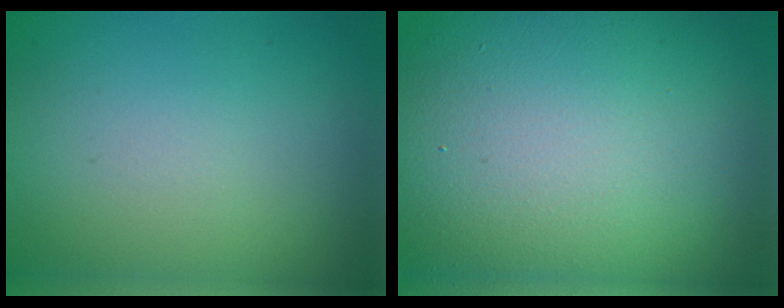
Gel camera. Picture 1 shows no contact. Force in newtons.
{"total": 18.8, "press": 18.7, "slide": 1.3}